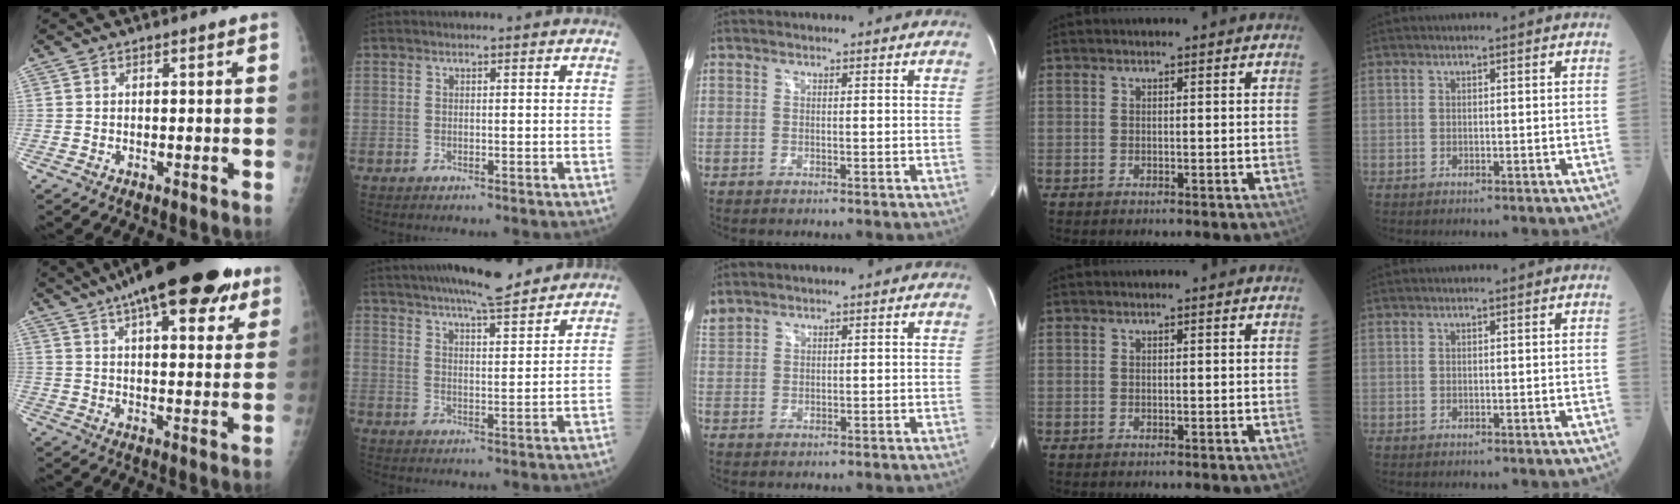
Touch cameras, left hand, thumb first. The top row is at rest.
{"thumb": {"total": 24.3, "force": [15.4, 8.3, 16.9], "torque": [-0.239, -0.007, 0.217]}, "index": {"total": 15.5, "force": [13.7, 1.7, 7.1], "torque": [-0.117, 0.014, 0.200]}, "middle": {"total": 2.7, "force": [2.6, 0.9, 0.5], "torque": [-0.025, 0.020, 0.060]}}